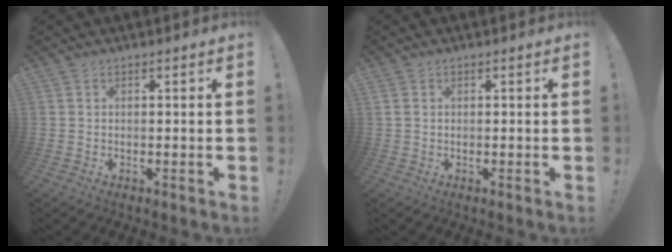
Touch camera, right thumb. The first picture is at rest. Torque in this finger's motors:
{"motor_torque": [-0.04, -0.09, -0.08, 0.06, 0.09]}